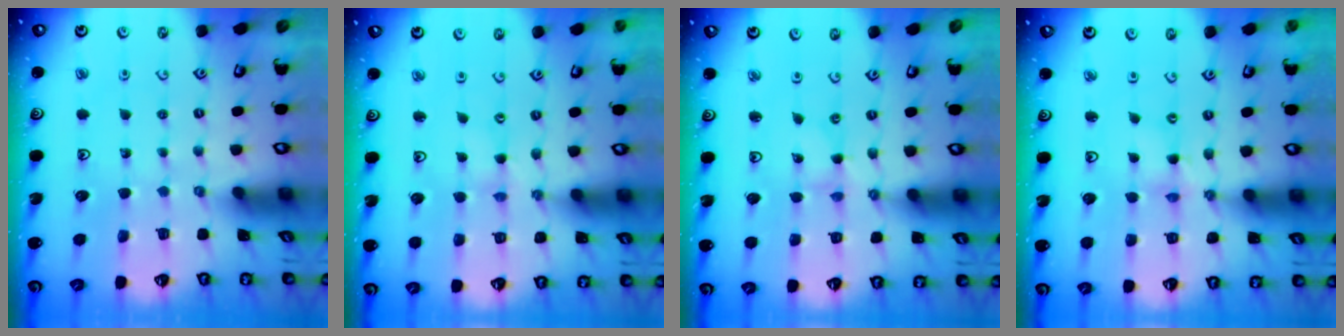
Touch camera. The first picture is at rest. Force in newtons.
{"total": 0.6, "press": 0.5, "slide": 0.2}
{"total": 0.0}
{"total": 1.6, "press": 1.6, "slide": 0.3}